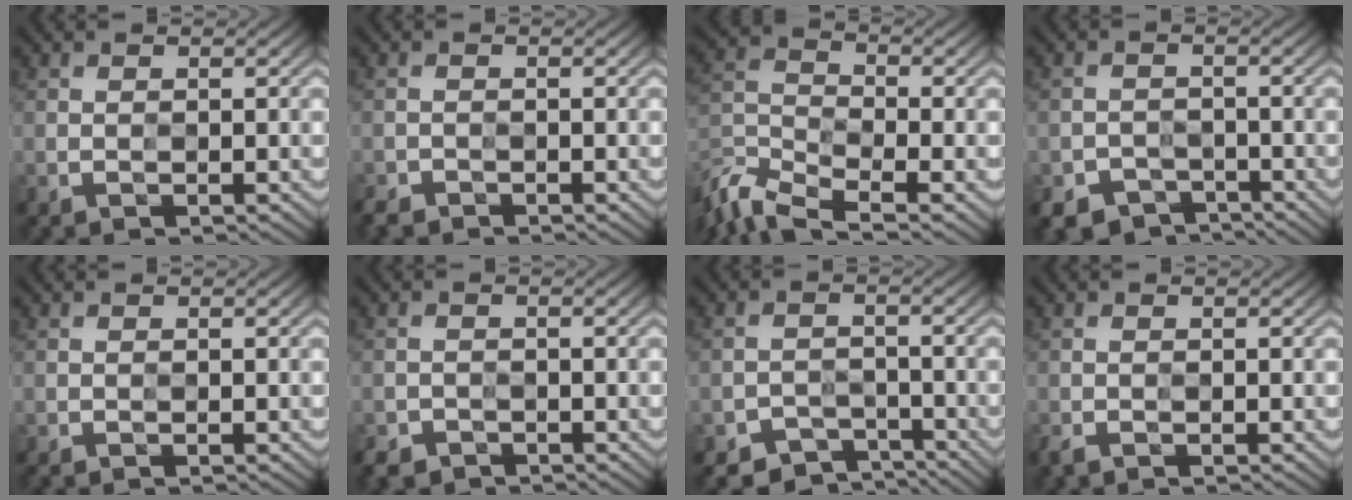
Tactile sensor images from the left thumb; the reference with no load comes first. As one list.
[{"total": 2.5, "force": [-2.1, 1.0, 0.9], "torque": [-0.018, -0.009, -0.041]}, {"total": 9.6, "force": [-6.9, 4.0, 5.3], "torque": [-0.145, -0.013, -0.142]}, {"total": 2.5, "force": [-2.0, 1.1, -1.0], "torque": [0.018, -0.001, -0.040]}, {"total": 0.0}, {"total": 2.7, "force": [-2.3, 1.5, 0.4], "torque": [-0.008, -0.008, -0.047]}, {"total": 3.0, "force": [-2.5, 0.4, -1.6], "torque": [0.032, 0.007, -0.054]}, {"total": 1.3, "force": [-0.9, 0.4, 0.9], "torque": [-0.021, -0.004, -0.019]}]